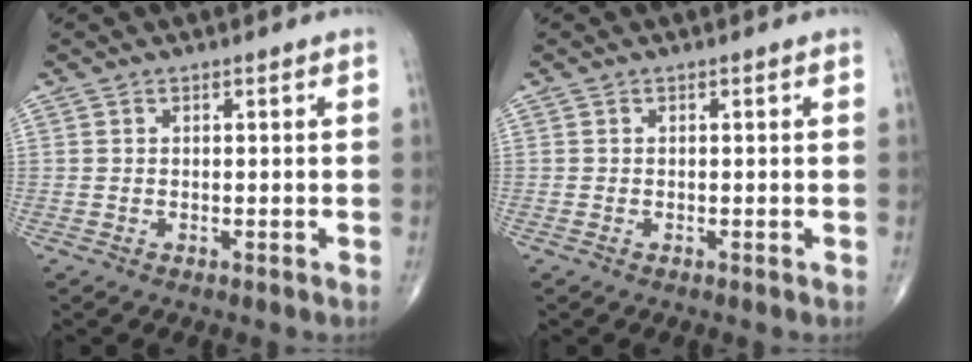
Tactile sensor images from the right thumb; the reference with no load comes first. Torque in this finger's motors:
{"motor_torque": [-0.16, 0.00, -0.10, -0.02, 0.00]}